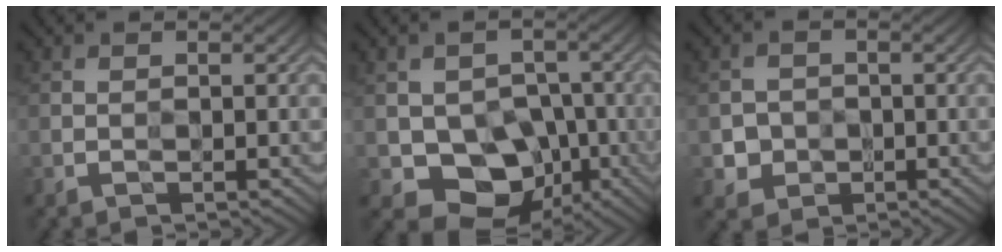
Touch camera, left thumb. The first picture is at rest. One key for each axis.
{"total": 9.5, "fx": -2.6, "fy": 7.5, "fz": 5.2, "tx": -0.082, "ty": -0.028, "tz": -0.040}
{"total": 3.4, "fx": -0.9, "fy": 3.2, "fz": 0.6, "tx": -0.008, "ty": -0.013, "tz": -0.016}